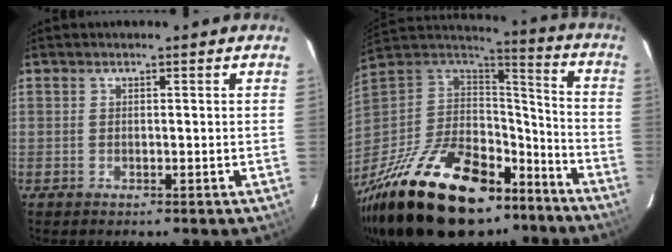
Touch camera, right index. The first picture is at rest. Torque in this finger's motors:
{"motor_torque": [2.14, 0.00, 1.05, 0.21]}